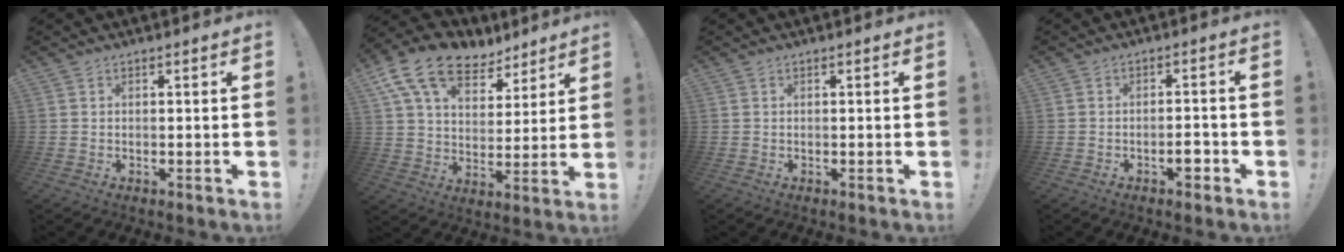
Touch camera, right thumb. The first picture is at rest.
{"total": 16.3, "force": [10.1, 9.6, 8.4], "torque": [-0.149, -0.058, 0.187]}
{"total": 0.0}
{"total": 3.9, "force": [-2.2, 1.5, 2.8], "torque": [-0.024, 0.005, -0.042]}